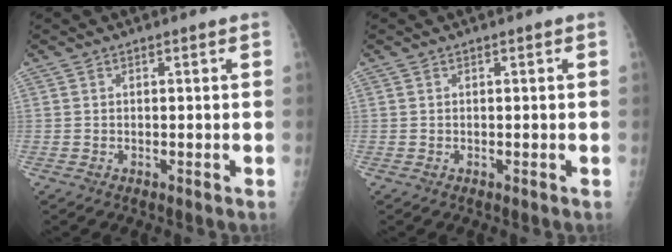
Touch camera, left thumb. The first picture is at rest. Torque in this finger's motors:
{"motor_torque": [0.00, 0.00, -0.09, 0.06, 0.00]}